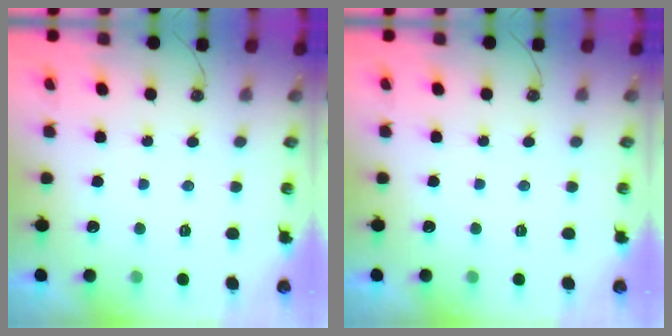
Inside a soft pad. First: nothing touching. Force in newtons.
{"total": 0.0}